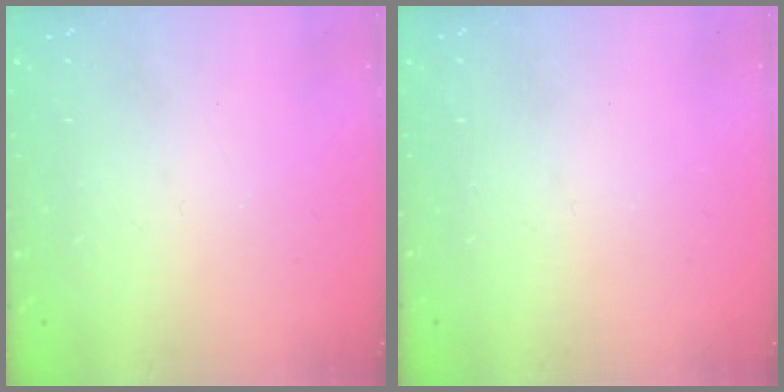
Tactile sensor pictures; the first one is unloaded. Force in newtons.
{"total": 0.0}